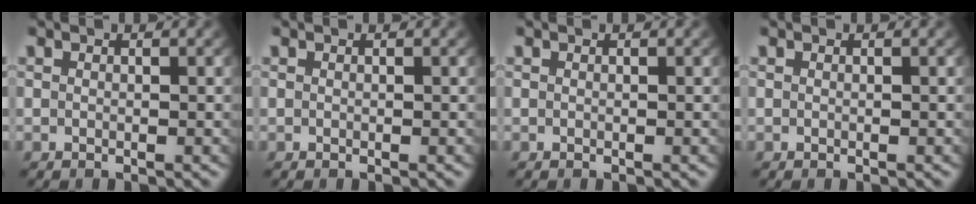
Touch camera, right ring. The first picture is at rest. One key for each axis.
{"total": 0.0}
{"total": 0.0}
{"total": 0.0}